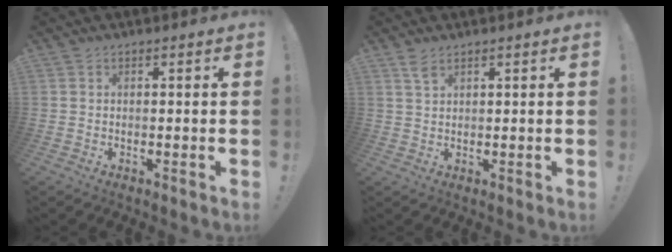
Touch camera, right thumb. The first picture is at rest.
{"total": 3.0, "force": [2.0, 1.1, 2.0], "torque": [-0.041, -0.005, 0.036]}